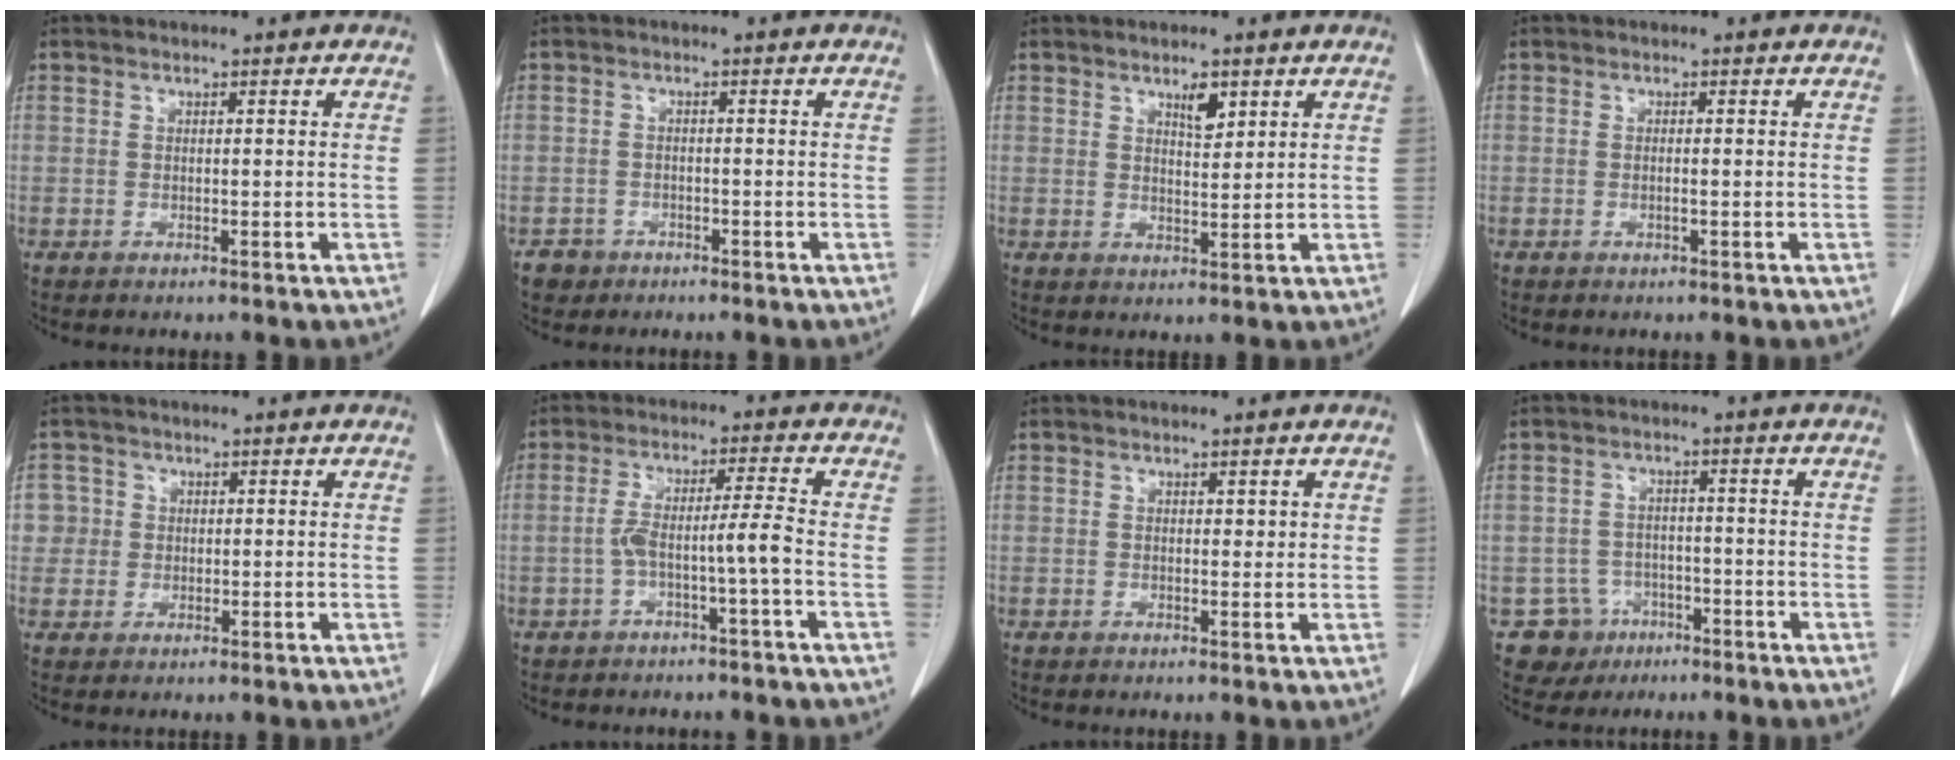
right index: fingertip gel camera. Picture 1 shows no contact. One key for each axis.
{"total": 2.7, "fx": -1.6, "fy": 2.2, "fz": -0.2, "tx": 0.000, "ty": 0.011, "tz": -0.028}
{"total": 3.1, "fx": 1.9, "fy": 1.1, "fz": 2.2, "tx": -0.037, "ty": -0.003, "tz": 0.035}
{"total": 0.6, "fx": -0.2, "fy": 0.0, "fz": 0.6, "tx": -0.013, "ty": -0.001, "tz": -0.002}
{"total": 3.5, "fx": 0.6, "fy": 3.5, "fz": -0.1, "tx": 0.022, "ty": 0.009, "tz": 0.010}
{"total": 5.2, "fx": -1.8, "fy": -0.5, "fz": 4.8, "tx": -0.095, "ty": 0.019, "tz": -0.028}
{"total": 0.9, "fx": 0.4, "fy": 0.5, "fz": 0.6, "tx": -0.005, "ty": -0.001, "tz": 0.006}
{"total": 5.9, "fx": -2.9, "fy": 5.1, "fz": 0.0, "tx": 0.002, "ty": 0.011, "tz": -0.042}